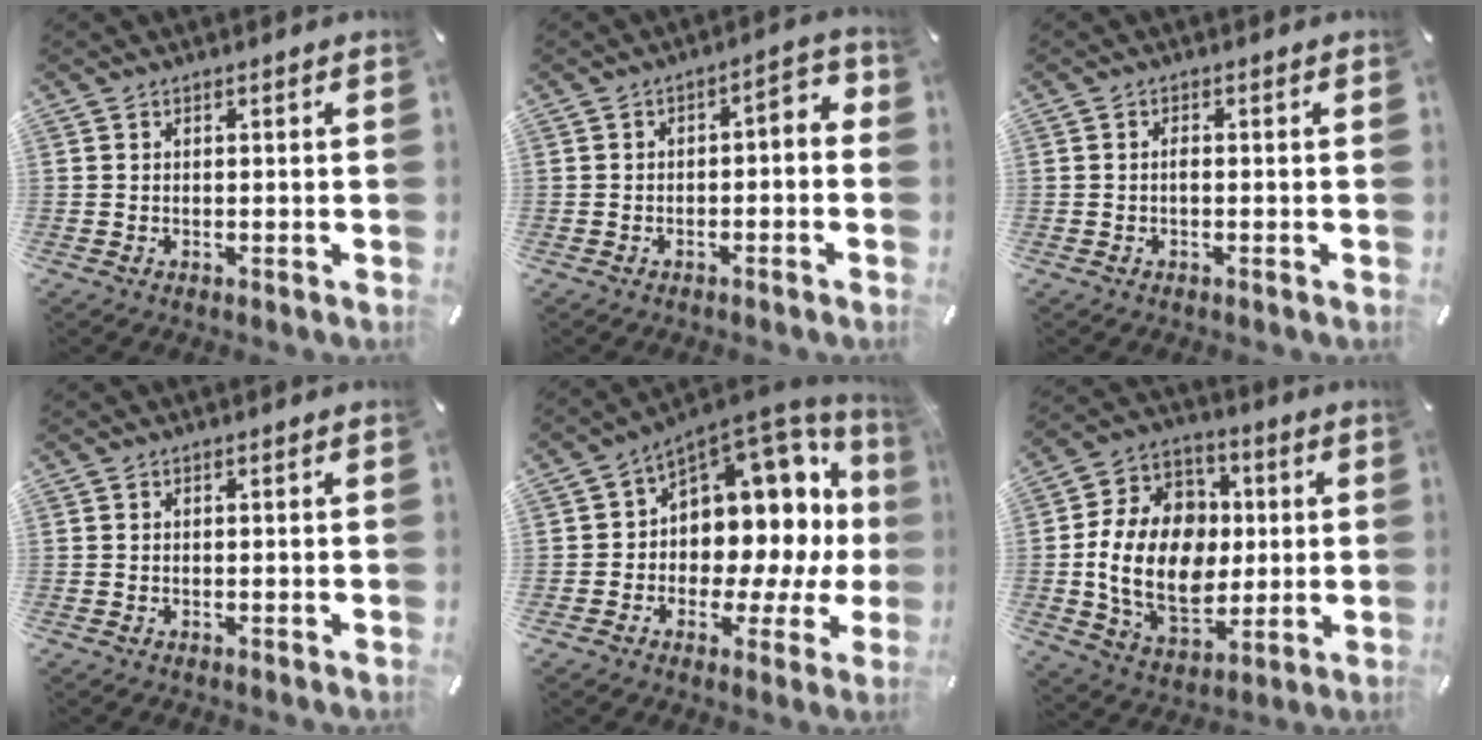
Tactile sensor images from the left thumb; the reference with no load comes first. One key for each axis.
{"total": 4.5, "fx": -2.2, "fy": 2.2, "fz": 3.2, "tx": -0.048, "ty": 0.014, "tz": -0.046}
{"total": 1.2, "fx": -0.2, "fy": 0.4, "fz": 1.1, "tx": -0.023, "ty": 0.000, "tz": -0.005}
{"total": 0.0}
{"total": 12.1, "fx": 4.0, "fy": 8.9, "fz": 7.3, "tx": -0.076, "ty": -0.073, "tz": 0.060}
{"total": 19.0, "fx": -0.7, "fy": 14.9, "fz": 11.8, "tx": -0.245, "ty": 0.002, "tz": -0.010}